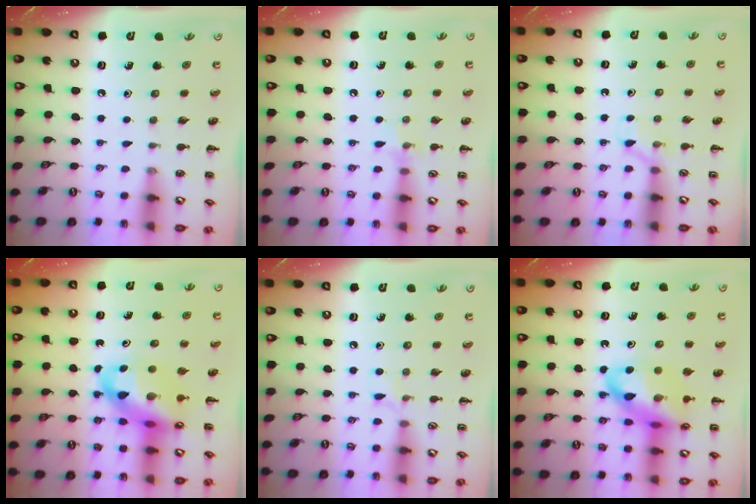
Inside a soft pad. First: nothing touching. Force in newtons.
{"total": 6.2, "press": 5.9, "slide": 1.9}
{"total": 3.8, "press": 3.6, "slide": 1.3}
{"total": 13.4, "press": 13.0, "slide": 3.3}
{"total": 4.9, "press": 4.5, "slide": 1.8}
{"total": 17.7, "press": 17.3, "slide": 3.4}